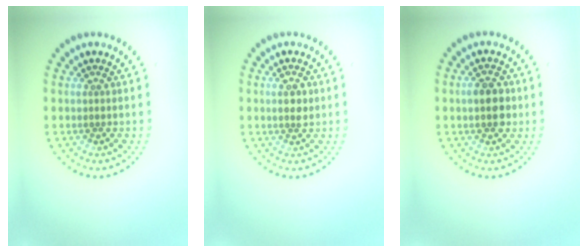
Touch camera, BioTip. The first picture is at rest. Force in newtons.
{"total": 1.7, "press": 1.7, "slide": 0.1}
{"total": 2.8, "press": 2.7, "slide": 0.3}